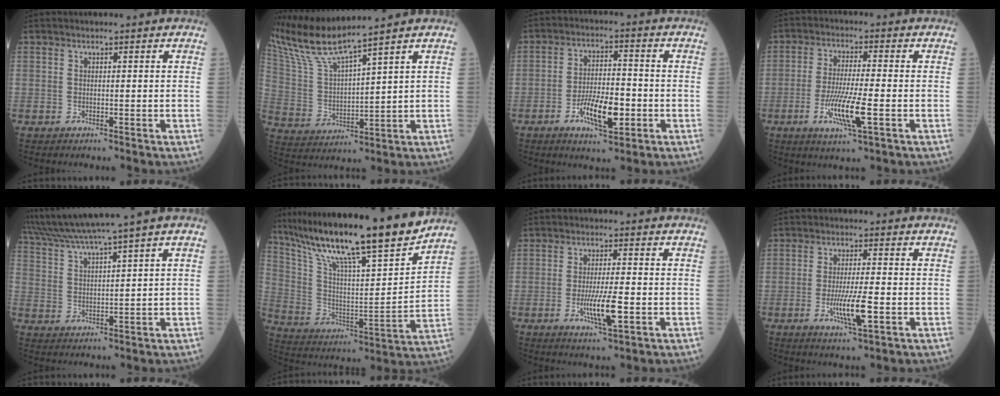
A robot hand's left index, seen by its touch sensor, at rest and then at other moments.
{"total": 10.4, "force": [9.3, -1.6, 4.3], "torque": [-0.105, 0.002, 0.193]}
{"total": 8.1, "force": [-3.1, 2.5, 7.0], "torque": [-0.133, -0.006, -0.055]}
{"total": 8.0, "force": [-2.7, 0.5, 7.6], "torque": [-0.150, -0.018, -0.053]}
{"total": 9.5, "force": [7.8, -2.2, 4.9], "torque": [-0.090, 0.019, 0.145]}
{"total": 22.6, "force": [18.7, 0.1, 12.7], "torque": [-0.224, -0.014, 0.312]}
{"total": 6.1, "force": [-1.8, 0.5, 5.8], "torque": [-0.113, -0.014, -0.032]}
{"total": 6.4, "force": [-2.0, 0.5, 6.1], "torque": [-0.118, -0.015, -0.035]}